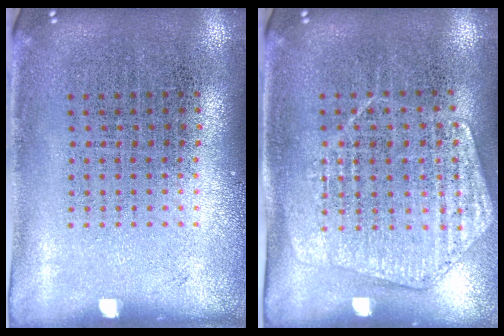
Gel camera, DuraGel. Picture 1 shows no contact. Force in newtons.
{"total": 1.4, "press": 1.4, "slide": 0.2}